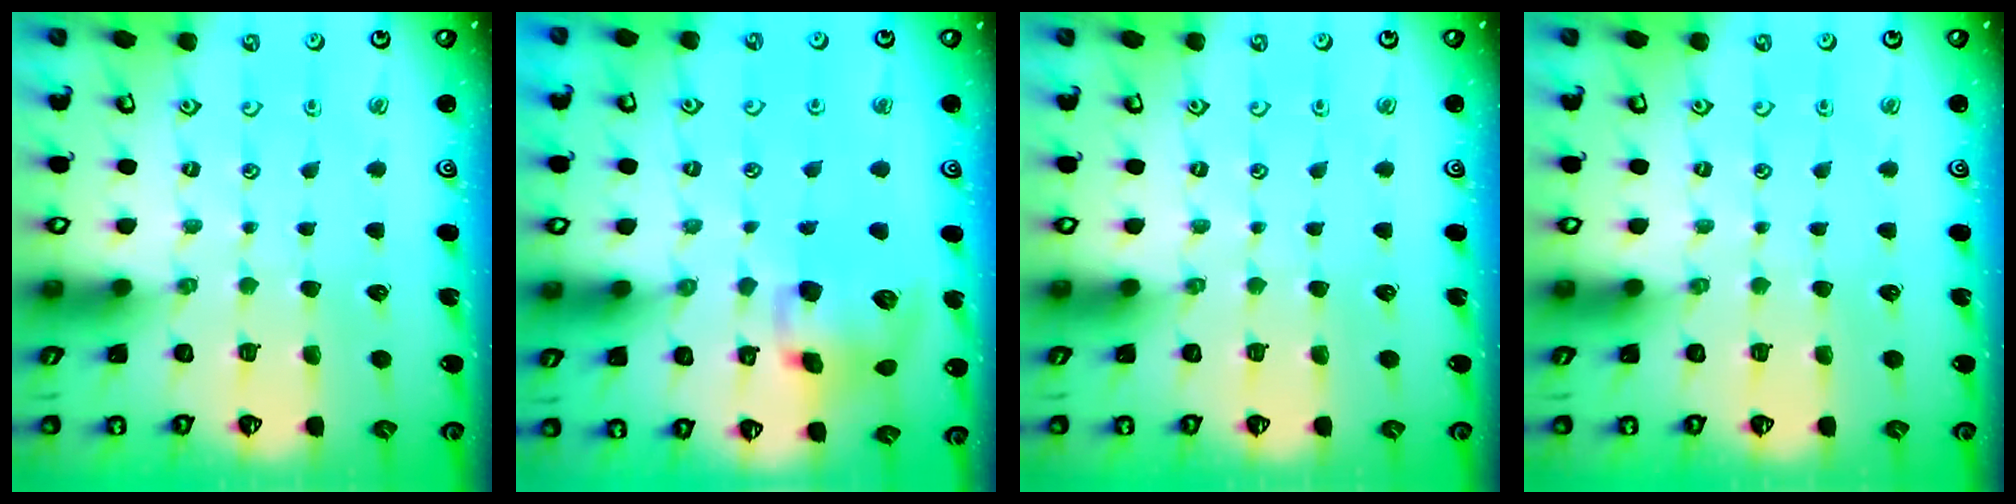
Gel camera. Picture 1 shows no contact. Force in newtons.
{"total": 11.0, "press": 10.8, "slide": 1.8}
{"total": 0.0}
{"total": 0.0}